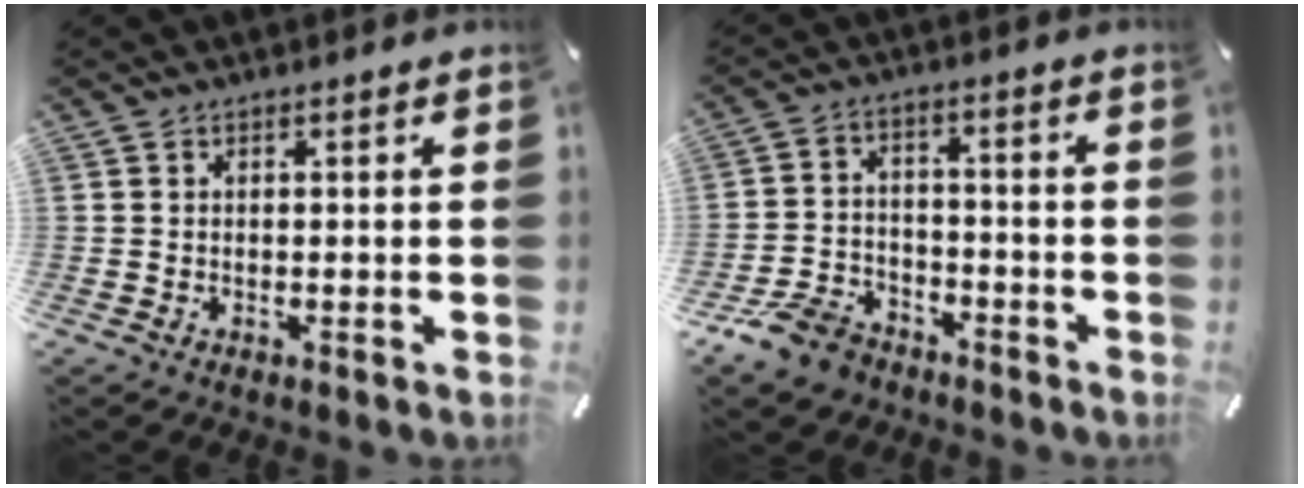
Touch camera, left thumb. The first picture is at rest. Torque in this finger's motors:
{"motor_torque": [-0.50, 0.62, 0.18, 0.21, 0.02]}